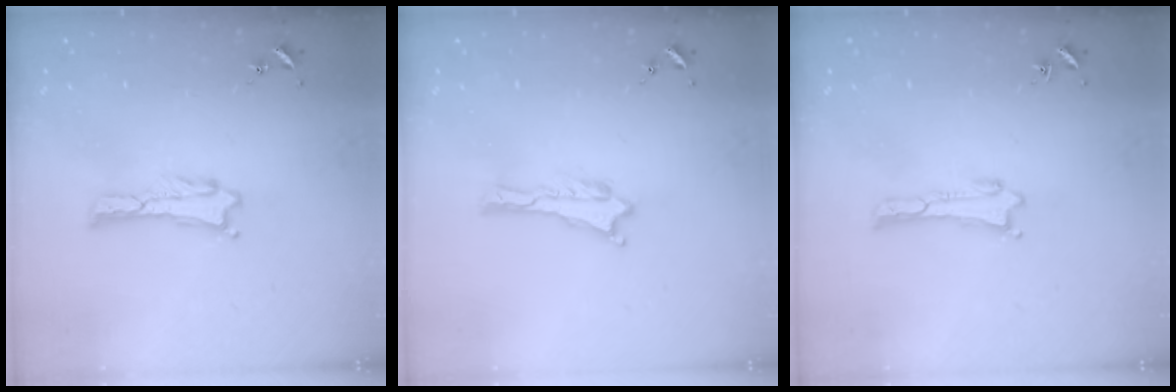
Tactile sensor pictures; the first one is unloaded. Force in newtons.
{"total": 0.0}
{"total": 0.0}